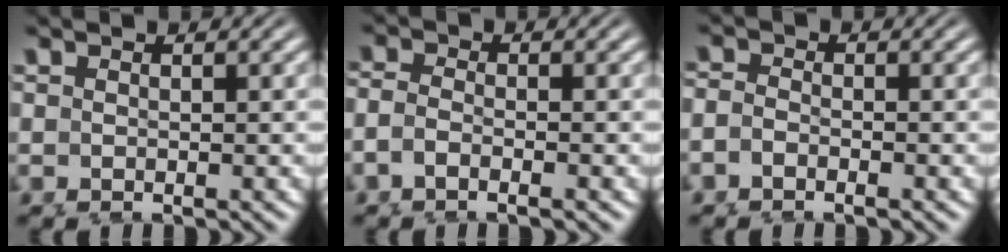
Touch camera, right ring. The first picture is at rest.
{"total": 3.0, "force": [-0.8, 2.3, 1.7], "torque": [-0.049, -0.013, -0.011]}
{"total": 2.0, "force": [-0.6, 1.7, 0.7], "torque": [-0.018, -0.010, -0.012]}